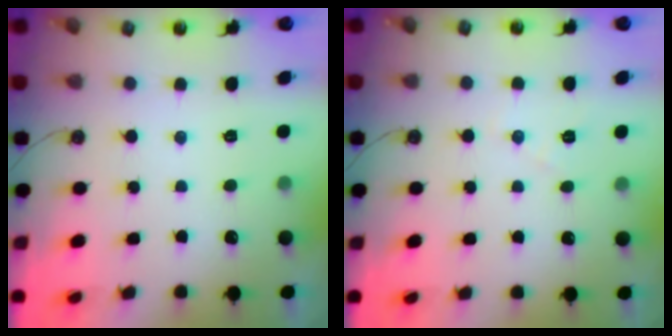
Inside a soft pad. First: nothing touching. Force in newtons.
{"total": 6.8, "press": 6.7, "slide": 0.8}